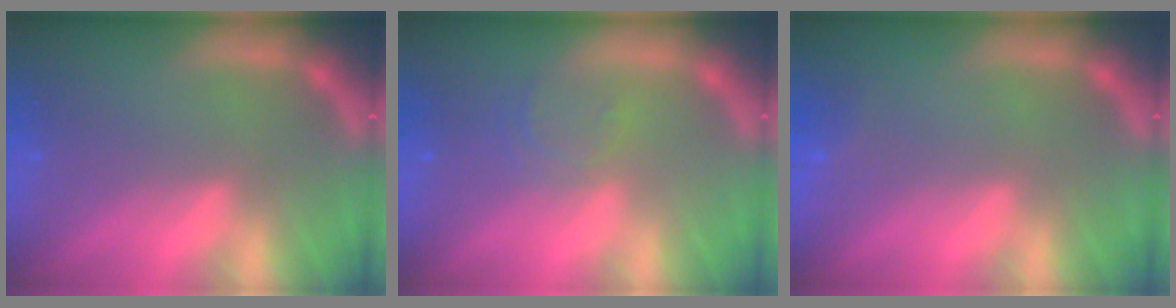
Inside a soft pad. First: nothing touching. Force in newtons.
{"total": 2.4}
{"total": 0.9}